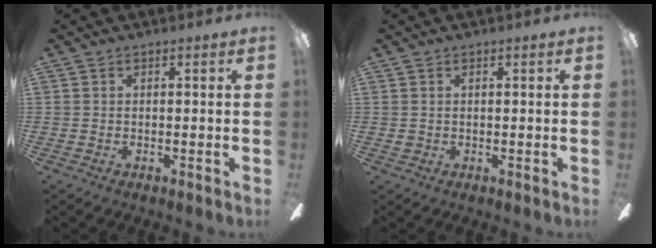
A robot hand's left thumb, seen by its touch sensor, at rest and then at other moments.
{"total": 0.7, "force": [0.2, 0.7, 0.2], "torque": [-0.004, 0.005, 0.003]}